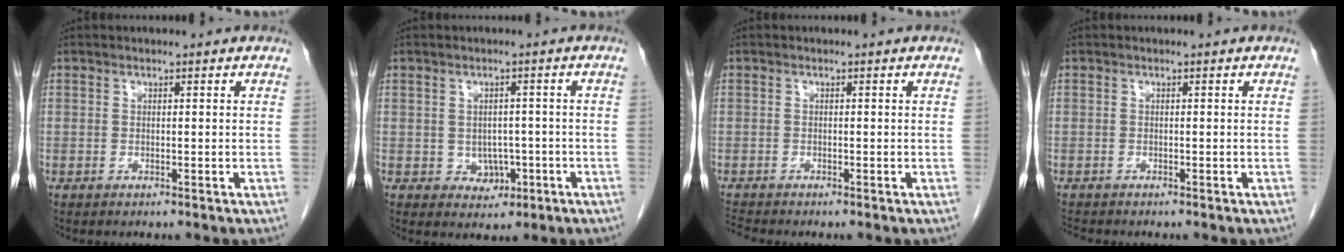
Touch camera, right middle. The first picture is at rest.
{"total": 3.4, "force": [-1.0, 2.8, 1.6], "torque": [-0.015, 0.005, -0.003]}
{"total": 1.6, "force": [-1.5, -0.5, -0.1], "torque": [-0.010, -0.014, -0.029]}
{"total": 1.2, "force": [-1.2, -0.1, 0.1], "torque": [-0.013, -0.007, -0.023]}